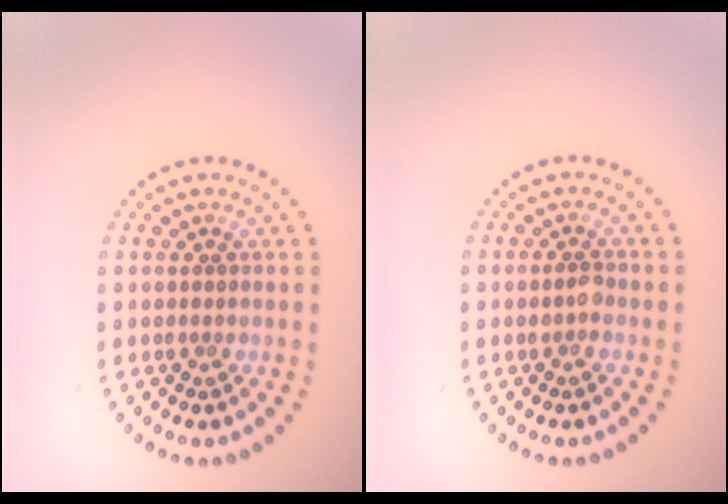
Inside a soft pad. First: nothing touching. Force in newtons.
{"total": 1.1, "press": 1.1, "slide": 0.1}